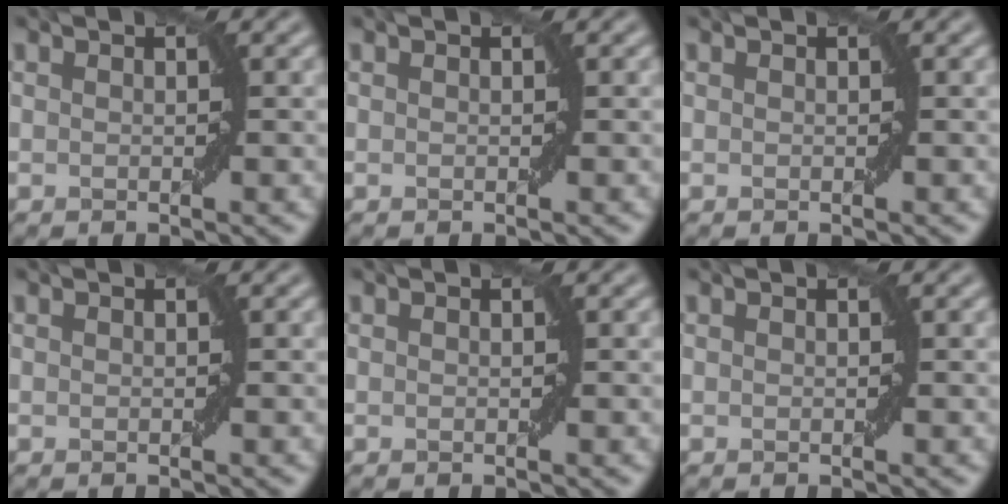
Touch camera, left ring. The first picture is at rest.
{"total": 0.0}
{"total": 0.0}
{"total": 0.0}
{"total": 0.0}
{"total": 0.0}